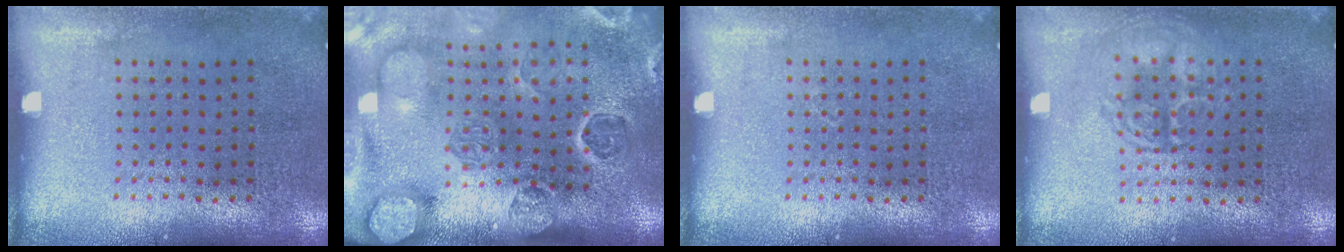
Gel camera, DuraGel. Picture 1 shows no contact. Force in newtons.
{"total": 4.5, "press": 3.4, "slide": 2.9}
{"total": 0.0}
{"total": 1.3, "press": 1.3, "slide": 0.1}